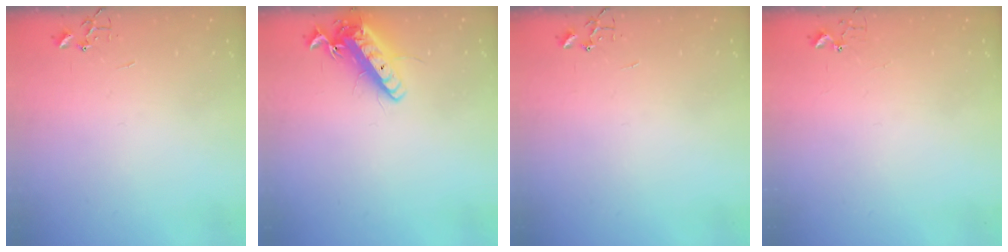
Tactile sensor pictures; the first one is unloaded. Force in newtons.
{"total": 14.1, "press": 13.9, "slide": 2.4}
{"total": 0.0}
{"total": 2.7, "press": 2.7, "slide": 0.2}